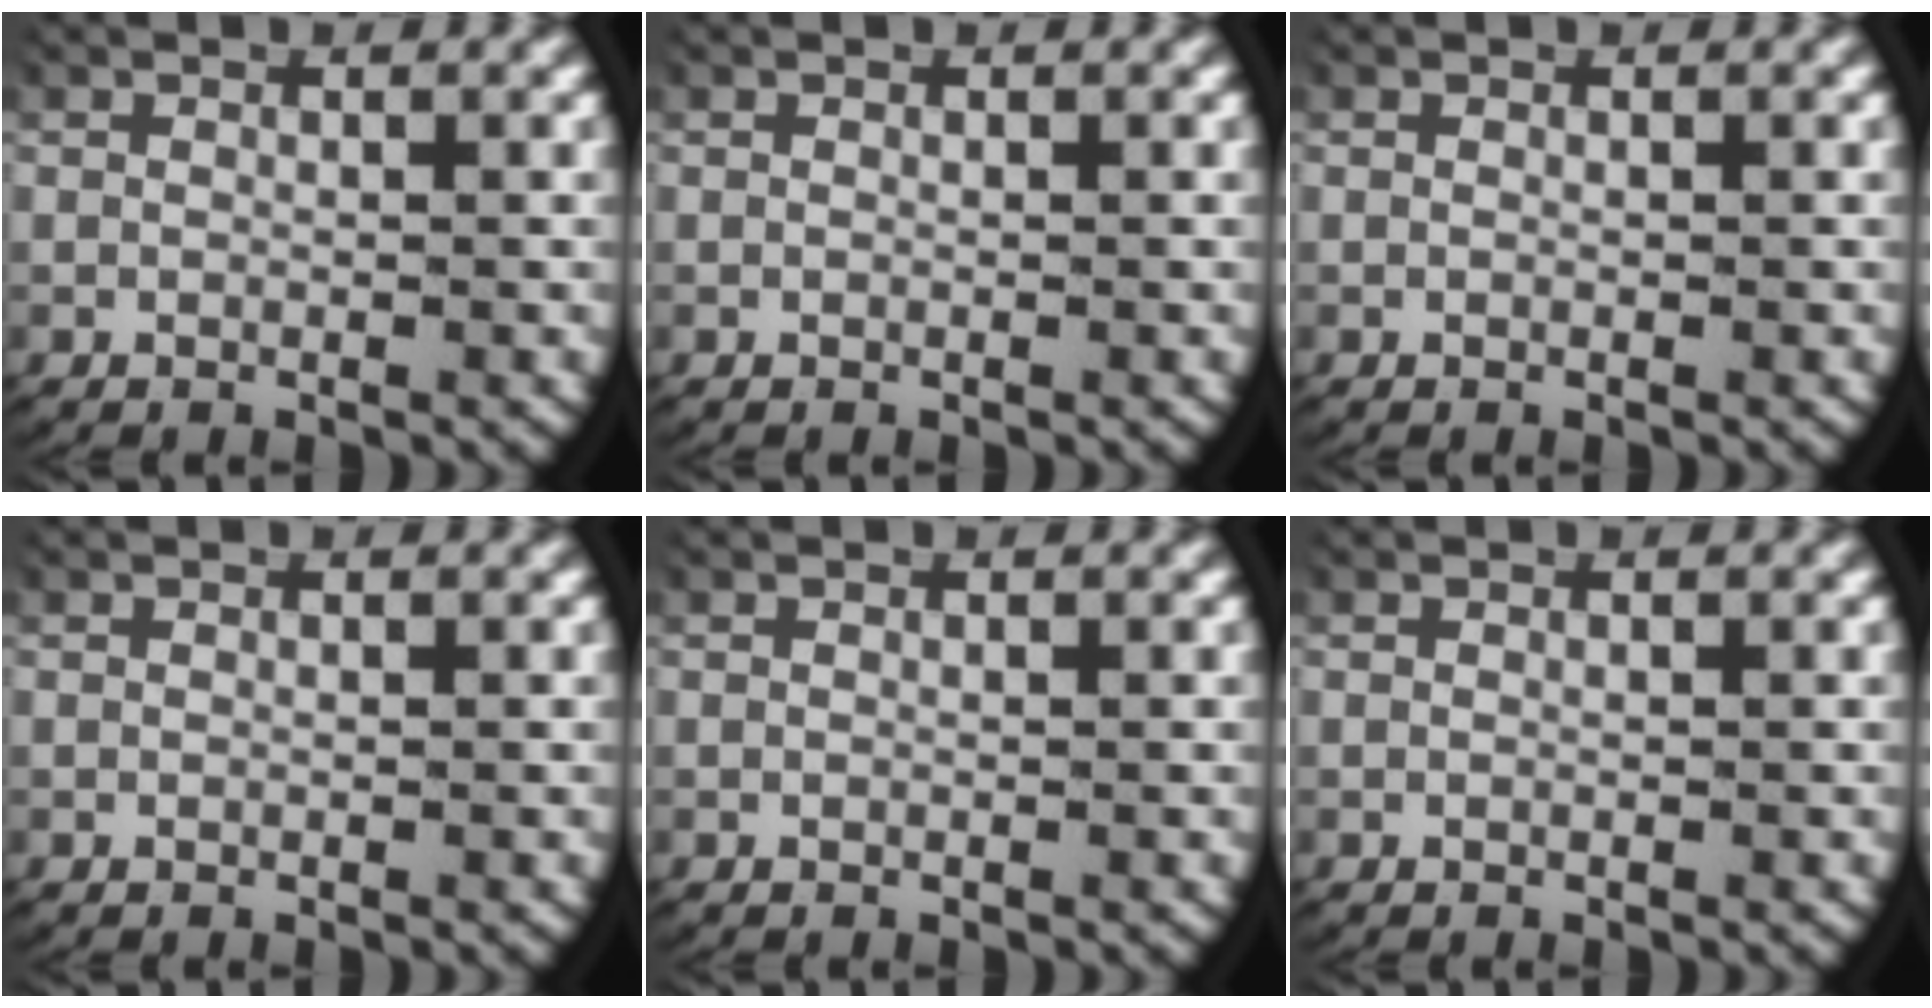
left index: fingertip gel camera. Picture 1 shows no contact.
{"total": 0.0}
{"total": 0.0}
{"total": 0.0}
{"total": 0.0}
{"total": 0.0}